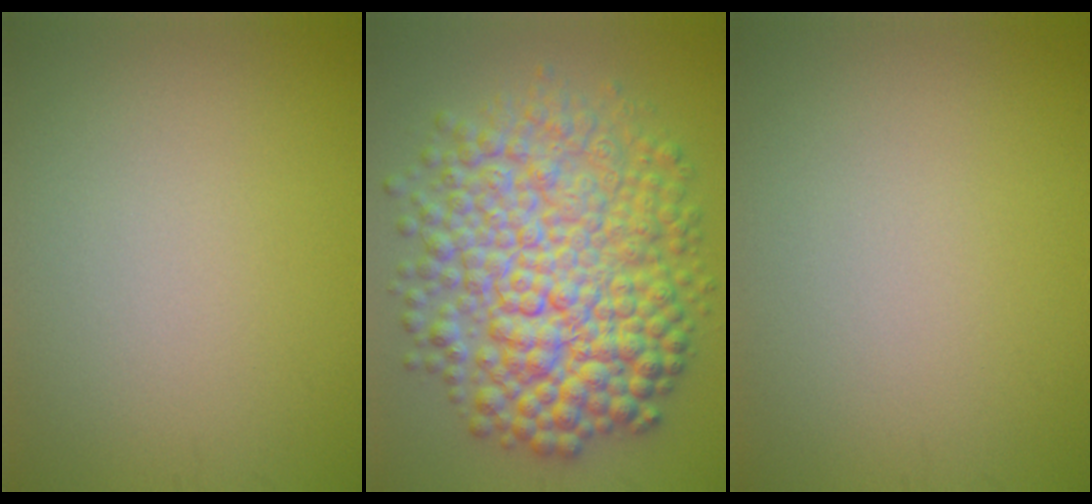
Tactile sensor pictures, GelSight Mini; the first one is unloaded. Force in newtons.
{"total": 11.5, "press": 11.5, "slide": 0.1}
{"total": 0.0}